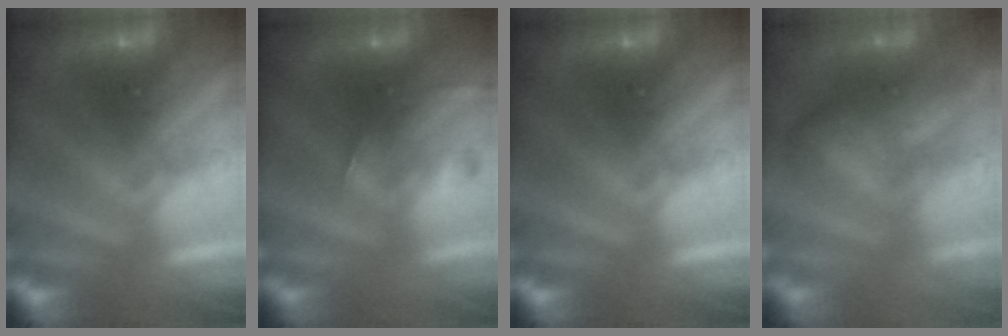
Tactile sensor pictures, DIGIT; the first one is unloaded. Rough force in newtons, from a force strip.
{"total": 2.4}
{"total": 0.0}
{"total": 8.1}